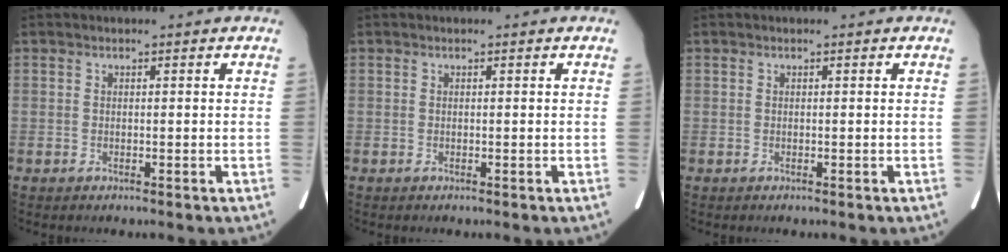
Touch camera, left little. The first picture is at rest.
{"total": 0.0}
{"total": 0.0}